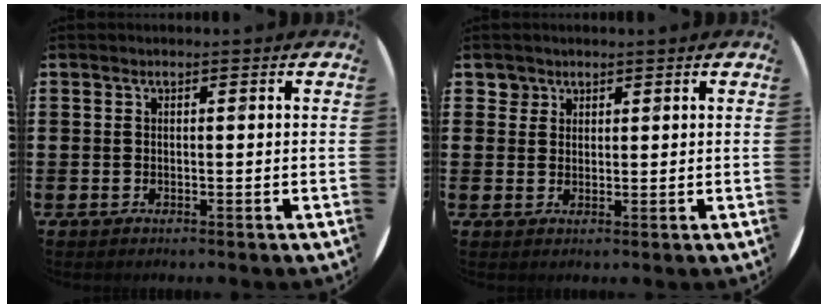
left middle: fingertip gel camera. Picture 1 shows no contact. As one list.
[{"total": 1.8, "force": [1.4, 1.1, 0.0], "torque": [0.005, 0.000, 0.027]}]